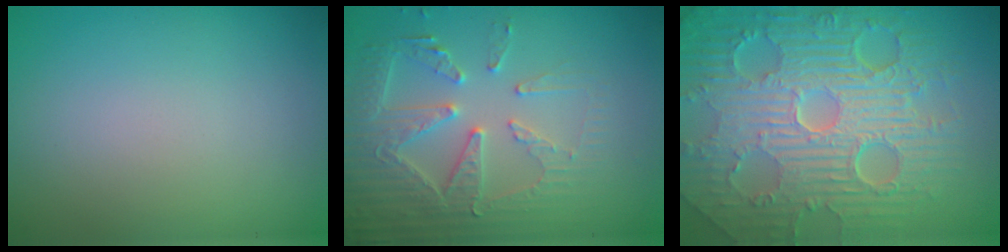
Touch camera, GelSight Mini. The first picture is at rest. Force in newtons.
{"total": 4.5, "press": 4.5, "slide": 0.3}
{"total": 11.8, "press": 7.5, "slide": 9.0}